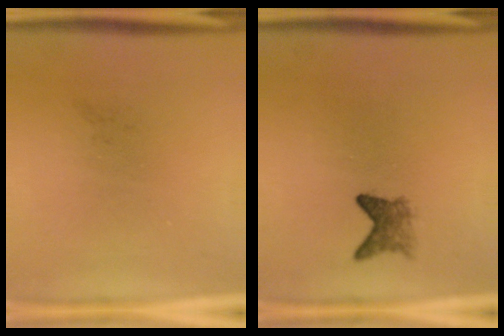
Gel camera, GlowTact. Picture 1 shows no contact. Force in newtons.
{"total": 2.5}